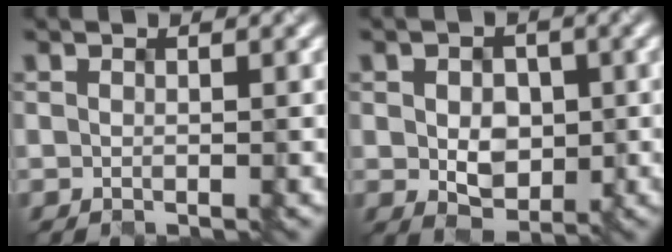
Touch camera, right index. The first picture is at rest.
{"total": 3.6, "force": [-0.5, 2.6, 2.3], "torque": [-0.042, -0.006, 0.001]}